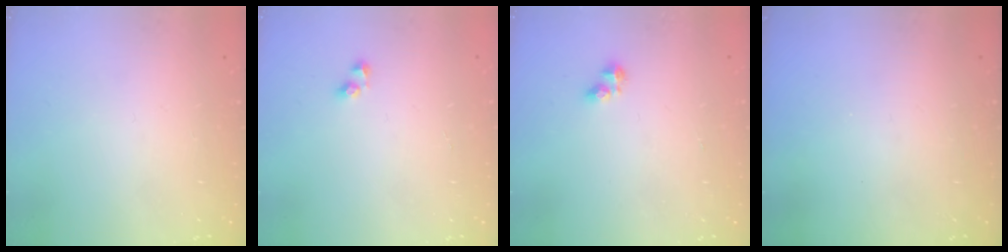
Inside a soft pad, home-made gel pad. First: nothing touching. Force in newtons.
{"total": 2.7, "press": 2.6, "slide": 0.6}
{"total": 3.2, "press": 3.2, "slide": 0.5}
{"total": 0.0}